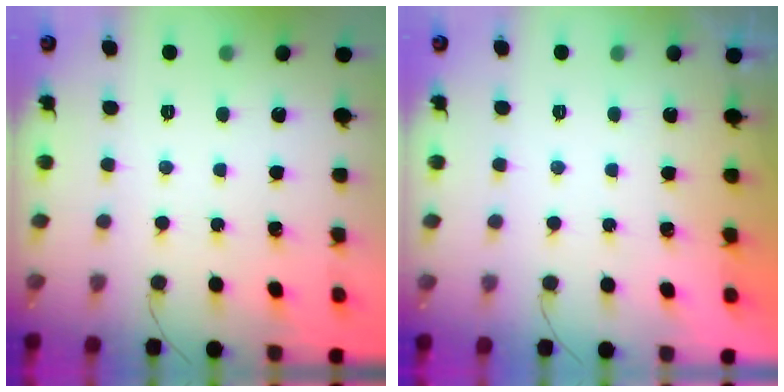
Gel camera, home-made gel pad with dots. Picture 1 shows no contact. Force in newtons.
{"total": 0.0}